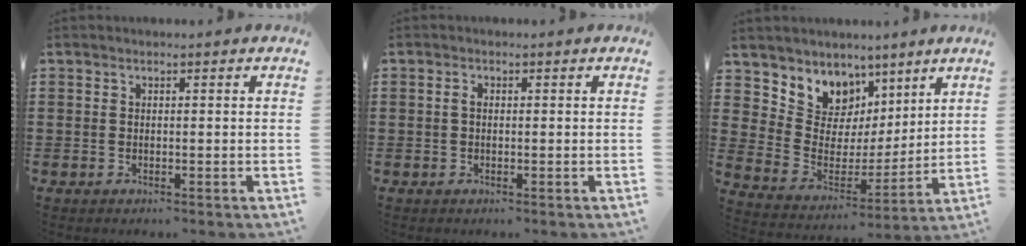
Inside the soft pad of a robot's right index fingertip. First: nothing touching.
{"total": 1.1, "force": [0.0, 0.6, 0.9], "torque": [-0.018, 0.004, -0.002]}
{"total": 7.7, "force": [5.5, 5.4, 0.0], "torque": [-0.043, -0.067, 0.100]}